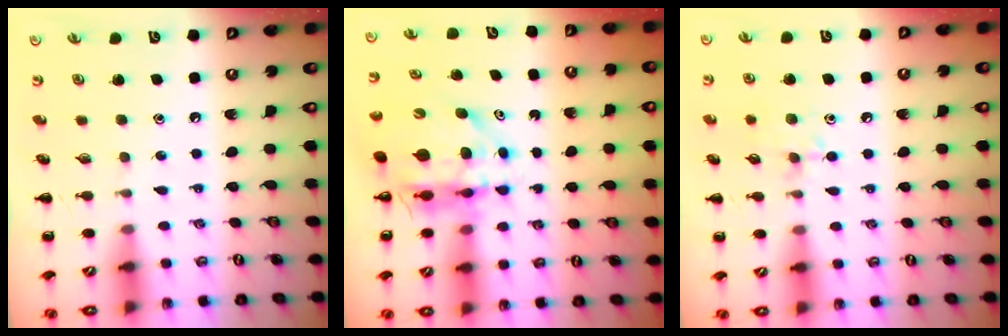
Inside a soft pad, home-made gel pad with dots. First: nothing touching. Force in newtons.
{"total": 7.4, "press": 7.0, "slide": 2.2}
{"total": 7.5, "press": 7.2, "slide": 2.0}